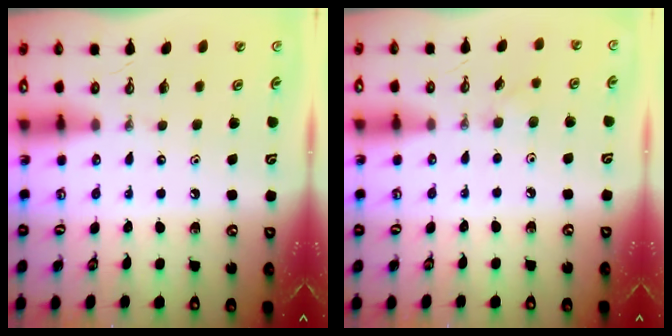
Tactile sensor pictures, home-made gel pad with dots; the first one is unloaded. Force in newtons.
{"total": 4.6, "press": 4.4, "slide": 1.2}